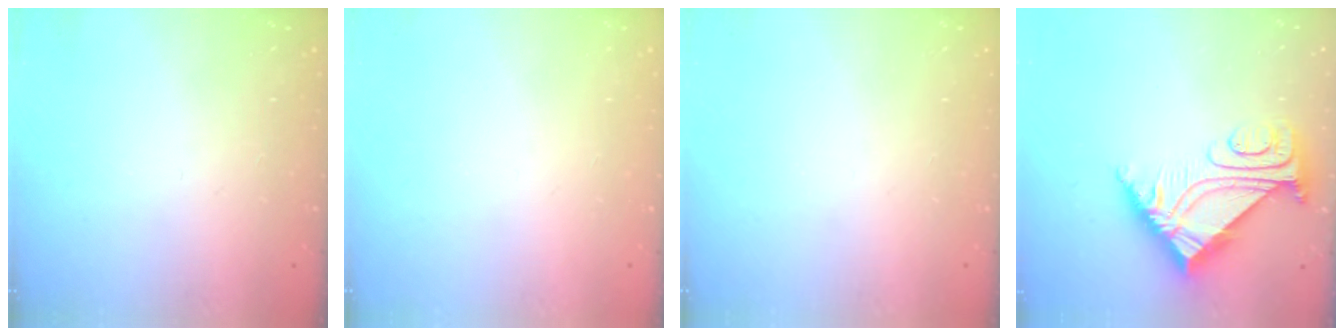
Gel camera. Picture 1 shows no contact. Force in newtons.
{"total": 0.0}
{"total": 0.0}
{"total": 8.0, "press": 8.0, "slide": 1.0}